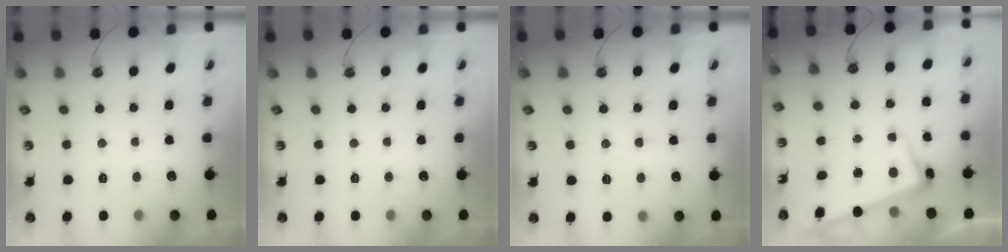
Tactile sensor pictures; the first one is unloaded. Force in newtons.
{"total": 0.0}
{"total": 0.9, "press": 0.9, "slide": 0.1}
{"total": 2.2, "press": 2.1, "slide": 0.8}